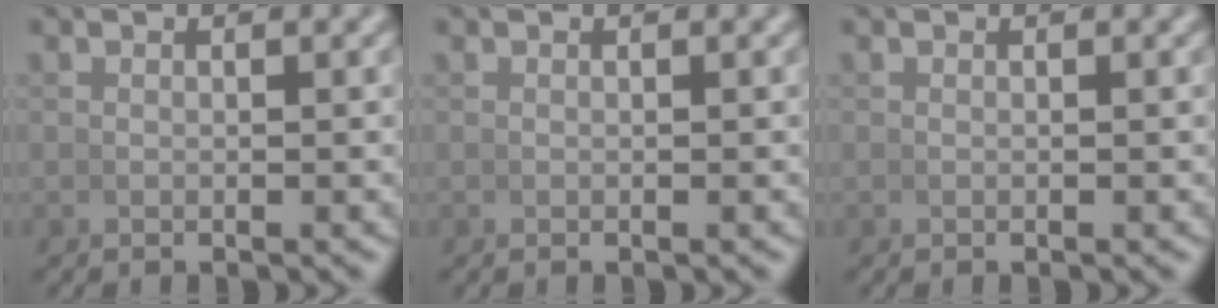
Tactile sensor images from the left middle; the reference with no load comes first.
{"total": 0.0}
{"total": 0.0}